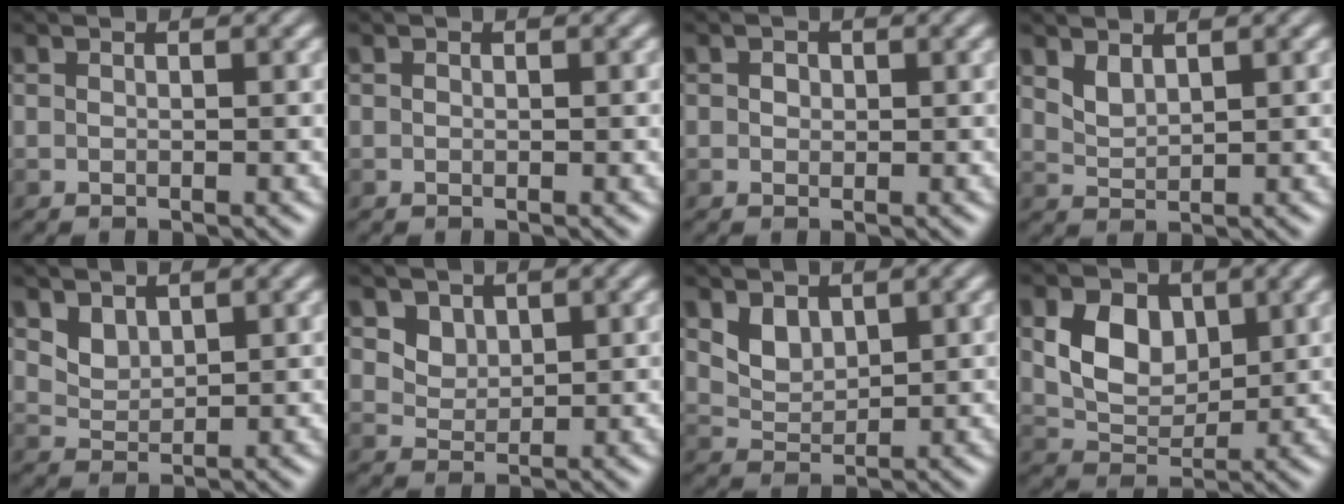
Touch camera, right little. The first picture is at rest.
{"total": 0.0}
{"total": 0.8, "force": [0.2, 0.7, 0.4], "torque": [-0.006, -0.001, 0.000]}
{"total": 1.7, "force": [1.2, 0.7, 0.8], "torque": [-0.021, -0.003, 0.031]}
{"total": 2.0, "force": [1.4, 1.2, 0.8], "torque": [-0.019, -0.007, 0.034]}
{"total": 2.1, "force": [1.2, 1.5, 0.8], "torque": [-0.018, -0.016, 0.038]}
{"total": 2.4, "force": [1.4, 1.6, 1.2], "torque": [-0.026, -0.007, 0.035]}
{"total": 5.4, "force": [1.5, 3.8, 3.5], "torque": [-0.070, -0.003, 0.028]}